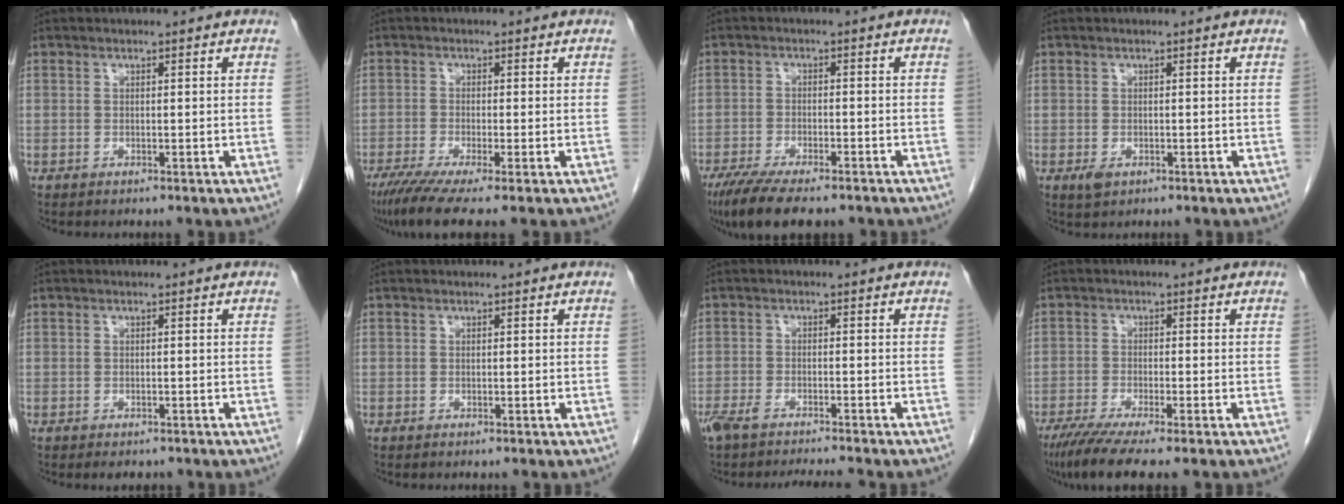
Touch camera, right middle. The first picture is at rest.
{"total": 7.5, "force": [-5.2, 0.3, 5.4], "torque": [-0.086, -0.019, -0.089]}
{"total": 11.7, "force": [-9.0, 3.2, 6.8], "torque": [-0.110, -0.018, -0.138]}
{"total": 1.6, "force": [-0.7, 0.9, 1.1], "torque": [-0.021, -0.001, -0.005]}
{"total": 2.1, "force": [-1.7, 0.9, 0.8], "torque": [-0.009, -0.002, -0.017]}
{"total": 0.0}
{"total": 7.6, "force": [-6.8, 0.5, 3.3], "torque": [-0.052, -0.008, -0.108]}
{"total": 7.8, "force": [-5.8, 0.3, 5.2], "torque": [-0.082, -0.019, -0.095]}